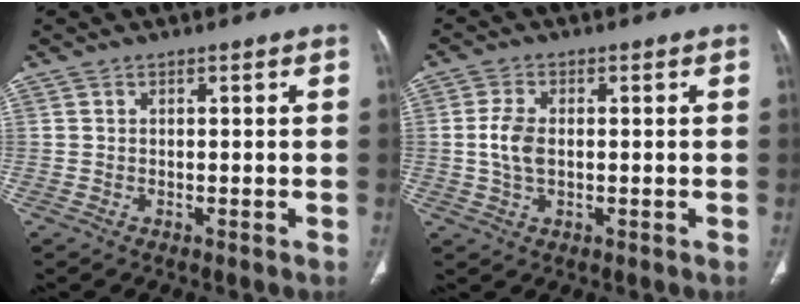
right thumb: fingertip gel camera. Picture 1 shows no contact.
{"total": 5.1, "force": [-0.1, 2.9, 4.1], "torque": [-0.093, 0.005, -0.002]}